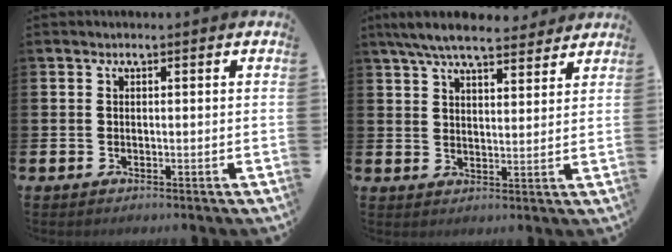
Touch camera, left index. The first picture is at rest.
{"total": 7.2, "force": [6.6, 1.4, 2.5], "torque": [-0.056, -0.026, 0.117]}